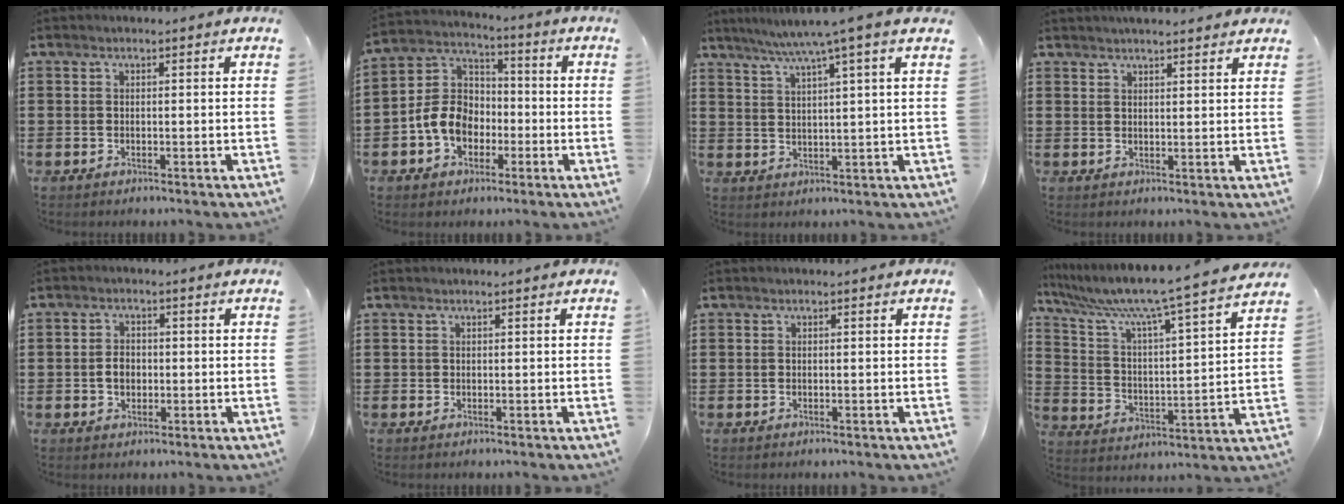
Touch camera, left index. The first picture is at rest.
{"total": 8.2, "force": [-2.6, 6.5, 4.2], "torque": [-0.119, 0.013, -0.057]}
{"total": 5.9, "force": [4.1, -0.9, 4.1], "torque": [-0.091, -0.011, 0.067]}
{"total": 2.4, "force": [2.3, -0.1, 0.4], "torque": [-0.013, -0.002, 0.044]}
{"total": 2.7, "force": [-0.3, 2.0, 1.8], "torque": [-0.038, 0.004, -0.008]}
{"total": 0.0}
{"total": 0.0}
{"total": 8.5, "force": [7.2, -0.7, 4.4], "torque": [-0.116, -0.060, 0.111]}